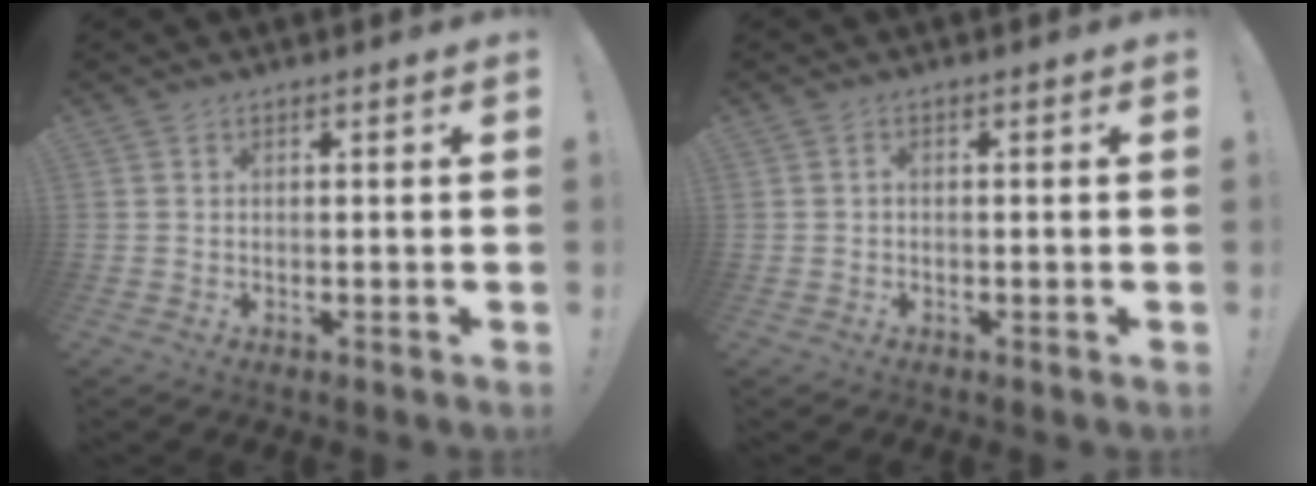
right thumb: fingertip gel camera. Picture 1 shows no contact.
{"total": 0.7, "force": [-0.6, 0.2, 0.2], "torque": [-0.006, 0.003, -0.011]}